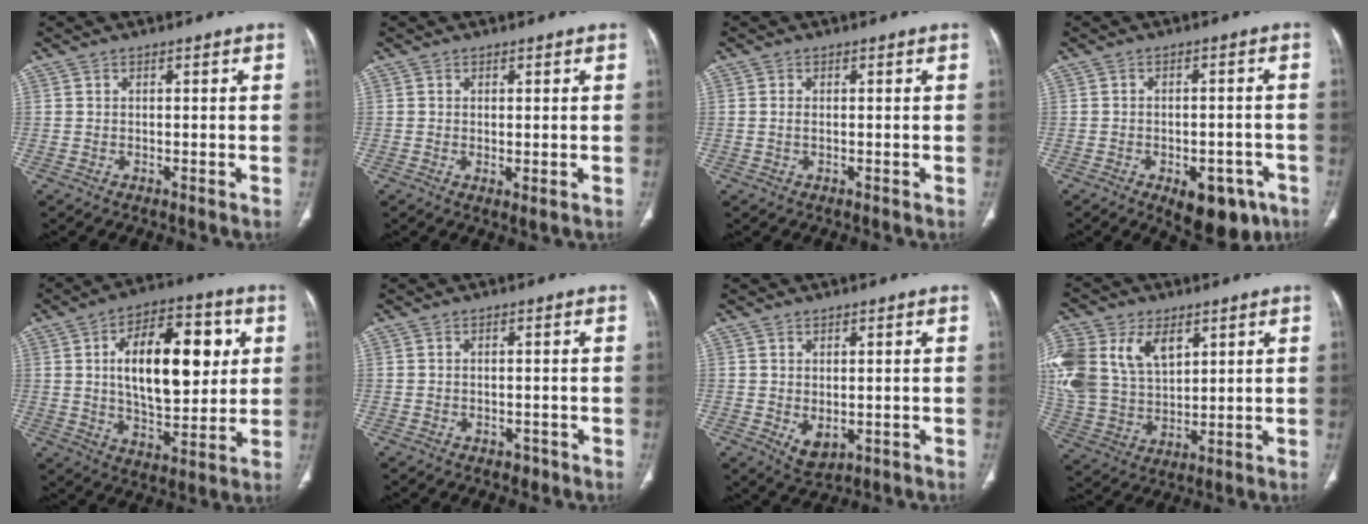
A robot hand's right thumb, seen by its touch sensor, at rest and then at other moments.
{"total": 1.6, "force": [-0.1, 0.5, 1.5], "torque": [-0.034, -0.010, 0.001]}
{"total": 0.9, "force": [0.1, 0.4, 0.8], "torque": [-0.022, 0.002, 0.003]}
{"total": 10.4, "force": [-5.4, 5.5, 7.0], "torque": [-0.062, 0.021, -0.064]}
{"total": 20.1, "force": [4.2, 9.9, 16.9], "torque": [-0.230, -0.002, 0.066]}
{"total": 1.4, "force": [-0.9, 1.0, 0.4], "torque": [-0.005, 0.005, -0.010]}
{"total": 3.9, "force": [-0.6, 2.5, 3.0], "torque": [-0.045, -0.007, 0.007]}
{"total": 22.4, "force": [8.5, 15.0, 14.3], "torque": [-0.334, 0.015, 0.174]}